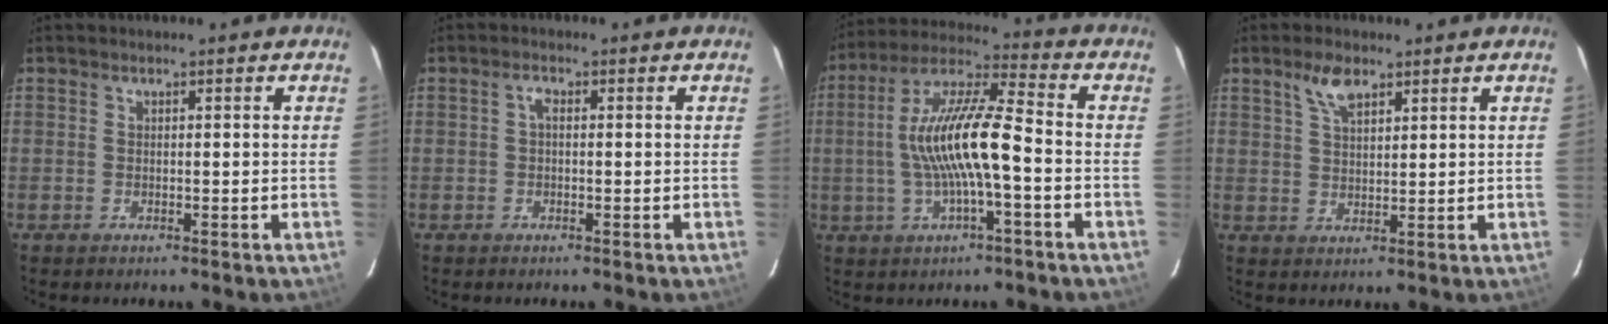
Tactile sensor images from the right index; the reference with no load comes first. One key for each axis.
{"total": 1.1, "fx": 0.0, "fy": 0.5, "fz": 0.9, "tx": -0.018, "ty": 0.006, "tz": -0.002}
{"total": 14.1, "fx": -2.0, "fy": 2.6, "fz": 13.7, "tx": -0.268, "ty": 0.016, "tz": -0.039}
{"total": 4.8, "fx": 3.1, "fy": 2.1, "fz": 3.1, "tx": -0.056, "ty": 0.008, "tz": 0.059}